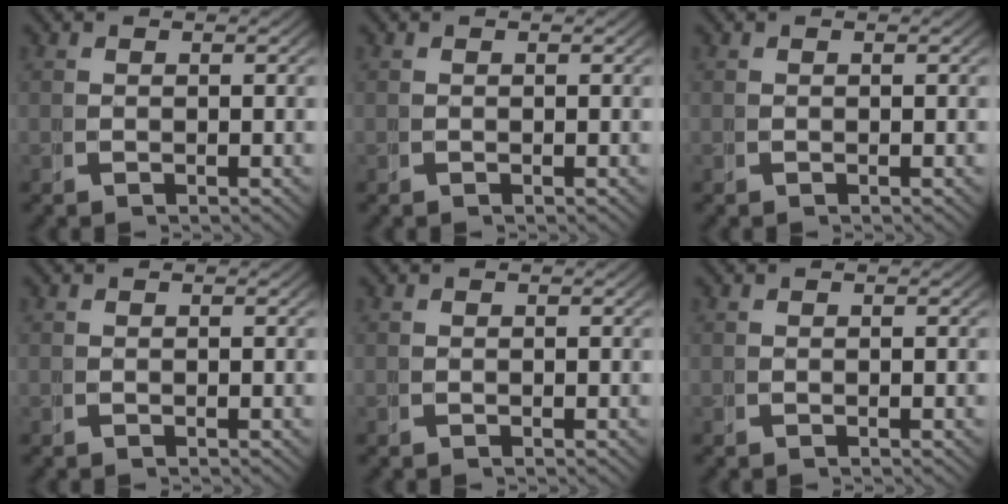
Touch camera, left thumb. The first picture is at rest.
{"total": 0.0}
{"total": 0.0}
{"total": 0.0}
{"total": 0.0}
{"total": 0.0}